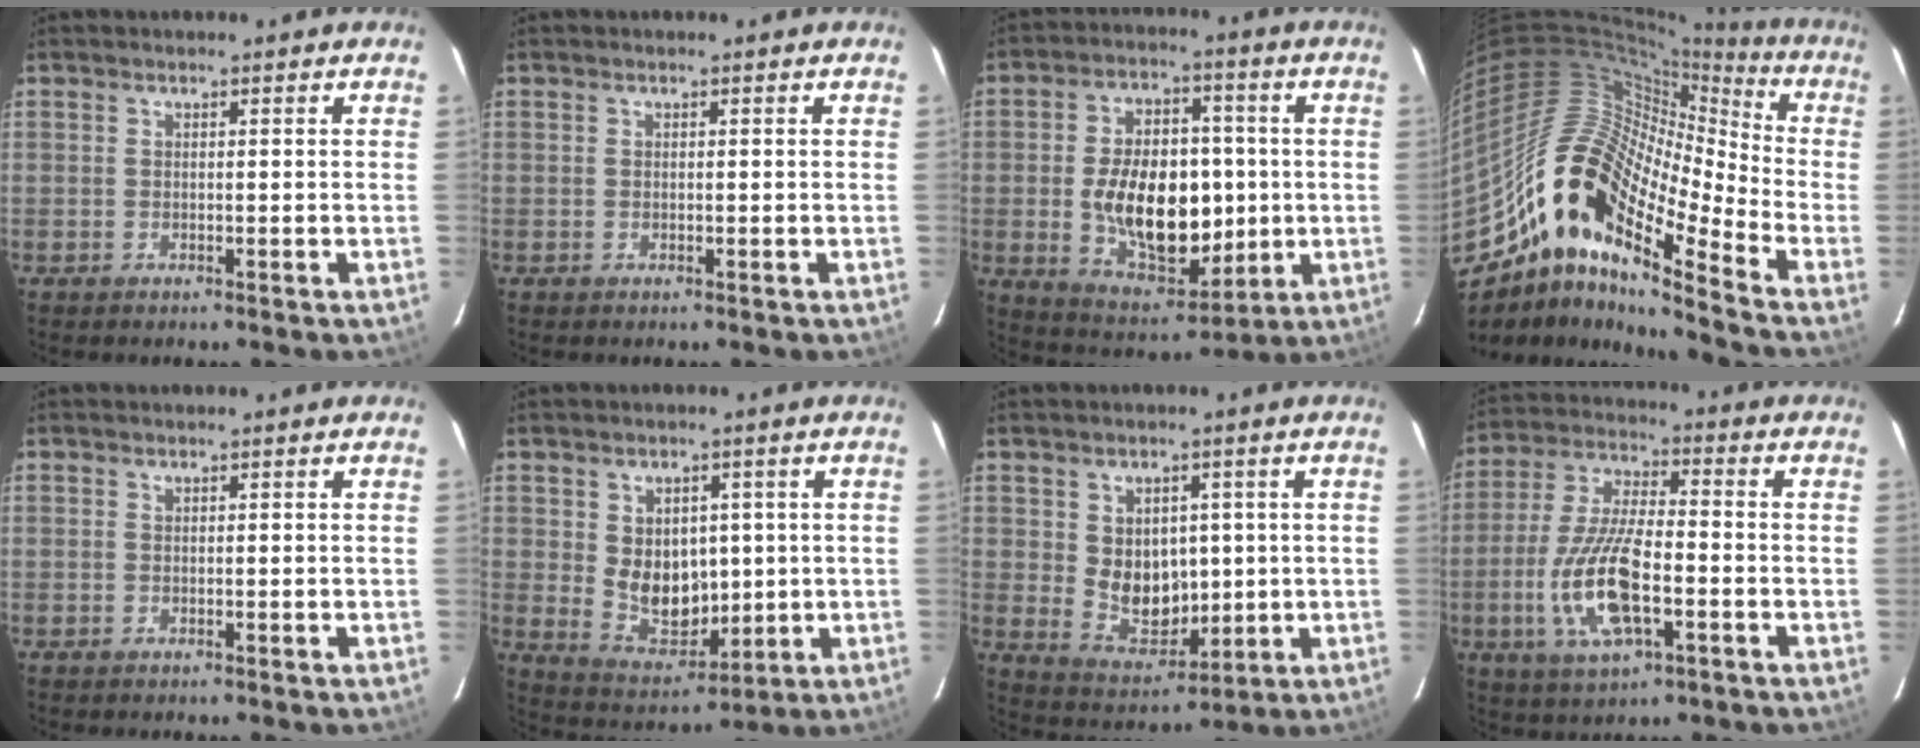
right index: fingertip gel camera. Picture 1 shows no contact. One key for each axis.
{"total": 0.0}
{"total": 17.9, "fx": -1.4, "fy": 10.9, "fz": 14.1, "tx": -0.256, "ty": 0.010, "tz": 0.000}
{"total": 18.6, "fx": -10.6, "fy": 5.8, "fz": 14.2, "tx": -0.224, "ty": -0.011, "tz": -0.221}
{"total": 0.0}
{"total": 10.0, "fx": 0.9, "fy": 7.6, "fz": 6.4, "tx": -0.115, "ty": -0.007, "tz": 0.041}
{"total": 9.1, "fx": 1.0, "fy": 7.2, "fz": 5.6, "tx": -0.100, "ty": -0.005, "tz": 0.040}
{"total": 14.8, "fx": -4.4, "fy": 5.4, "fz": 13.1, "tx": -0.280, "ty": -0.007, "tz": -0.083}